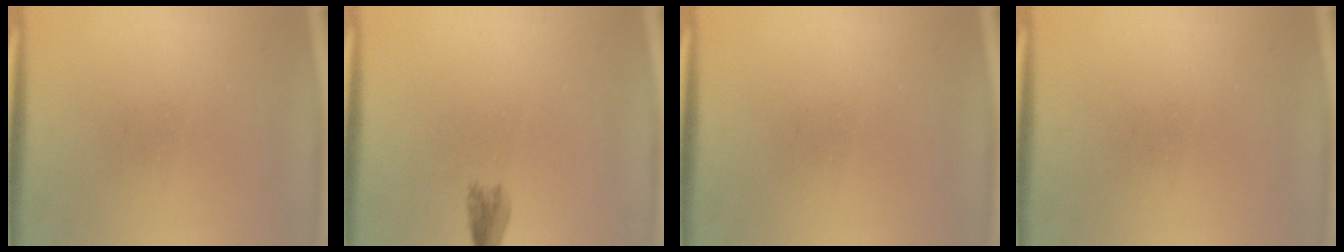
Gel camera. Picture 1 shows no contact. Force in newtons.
{"total": 2.3}
{"total": 0.0}
{"total": 0.0}